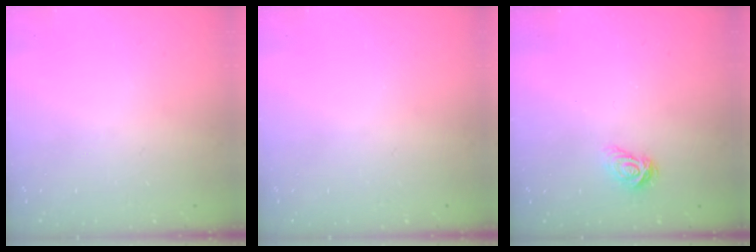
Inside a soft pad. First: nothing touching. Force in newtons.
{"total": 0.0}
{"total": 3.9, "press": 3.9, "slide": 0.4}